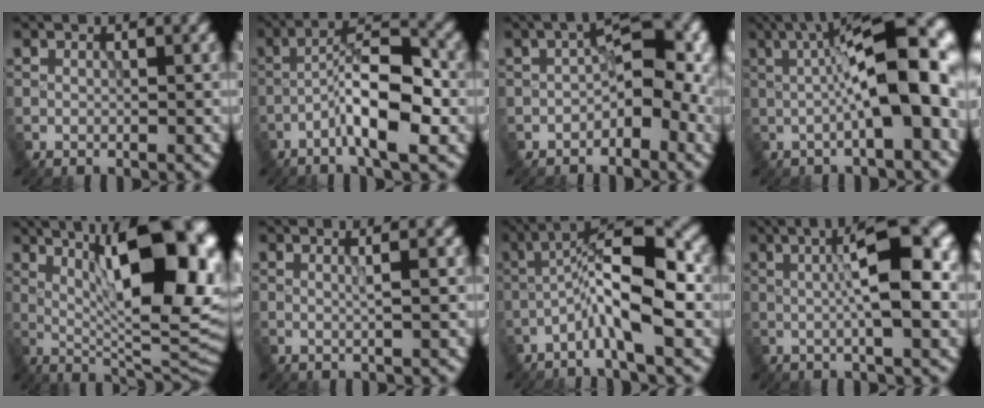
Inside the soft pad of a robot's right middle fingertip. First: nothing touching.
{"total": 7.4, "force": [-3.0, 1.7, 6.5], "torque": [-0.105, 0.022, -0.058]}
{"total": 4.8, "force": [-1.3, 2.6, 3.8], "torque": [-0.043, 0.010, -0.028]}
{"total": 10.8, "force": [0.4, 3.0, 10.4], "torque": [-0.134, 0.015, -0.003]}
{"total": 15.3, "force": [4.0, 4.9, 14.0], "torque": [-0.173, 0.009, 0.060]}
{"total": 1.2, "force": [0.3, 0.3, 1.1], "torque": [-0.014, 0.003, 0.000]}
{"total": 8.0, "force": [-2.3, 1.8, 7.4], "torque": [-0.120, 0.028, -0.054]}
{"total": 8.5, "force": [0.9, 2.1, 8.2], "torque": [-0.110, 0.013, 0.008]}